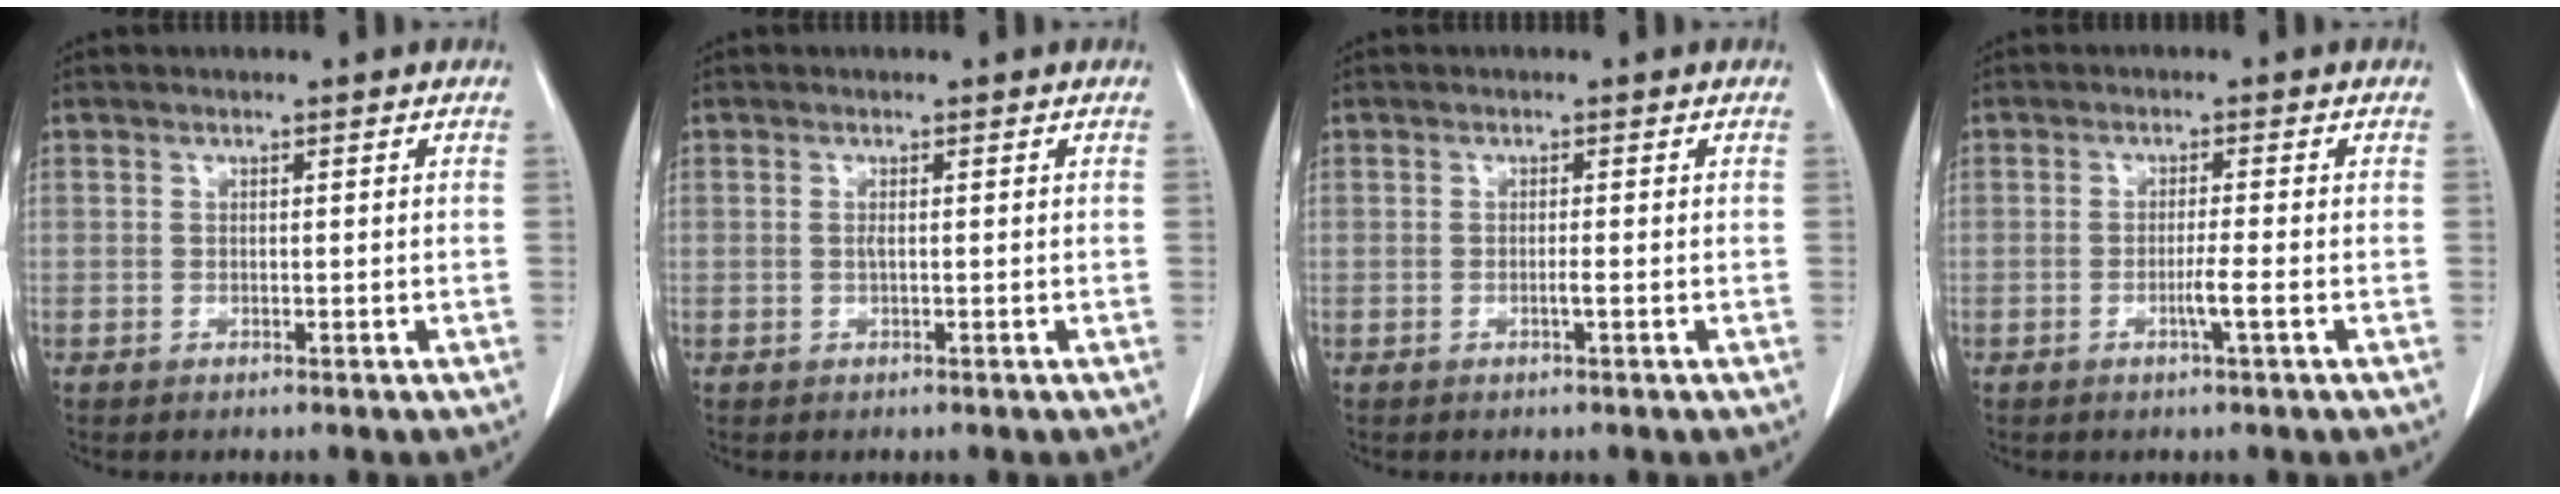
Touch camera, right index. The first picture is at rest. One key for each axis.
{"total": 0.5, "fx": 0.0, "fy": 0.0, "fz": 0.5, "tx": -0.013, "ty": -0.001, "tz": 0.000}
{"total": 0.8, "fx": -0.4, "fy": -0.2, "fz": 0.7, "tx": -0.013, "ty": 0.000, "tz": -0.008}
{"total": 2.6, "fx": -1.0, "fy": -0.5, "fz": 2.3, "tx": -0.043, "ty": -0.004, "tz": -0.019}